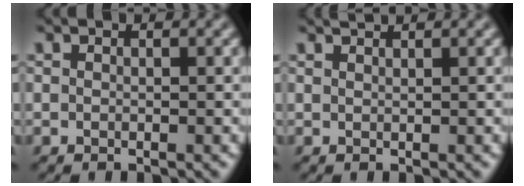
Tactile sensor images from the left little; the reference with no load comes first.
{"total": 0.8, "force": [0.7, -0.2, 0.1], "torque": [-0.008, 0.004, 0.015]}